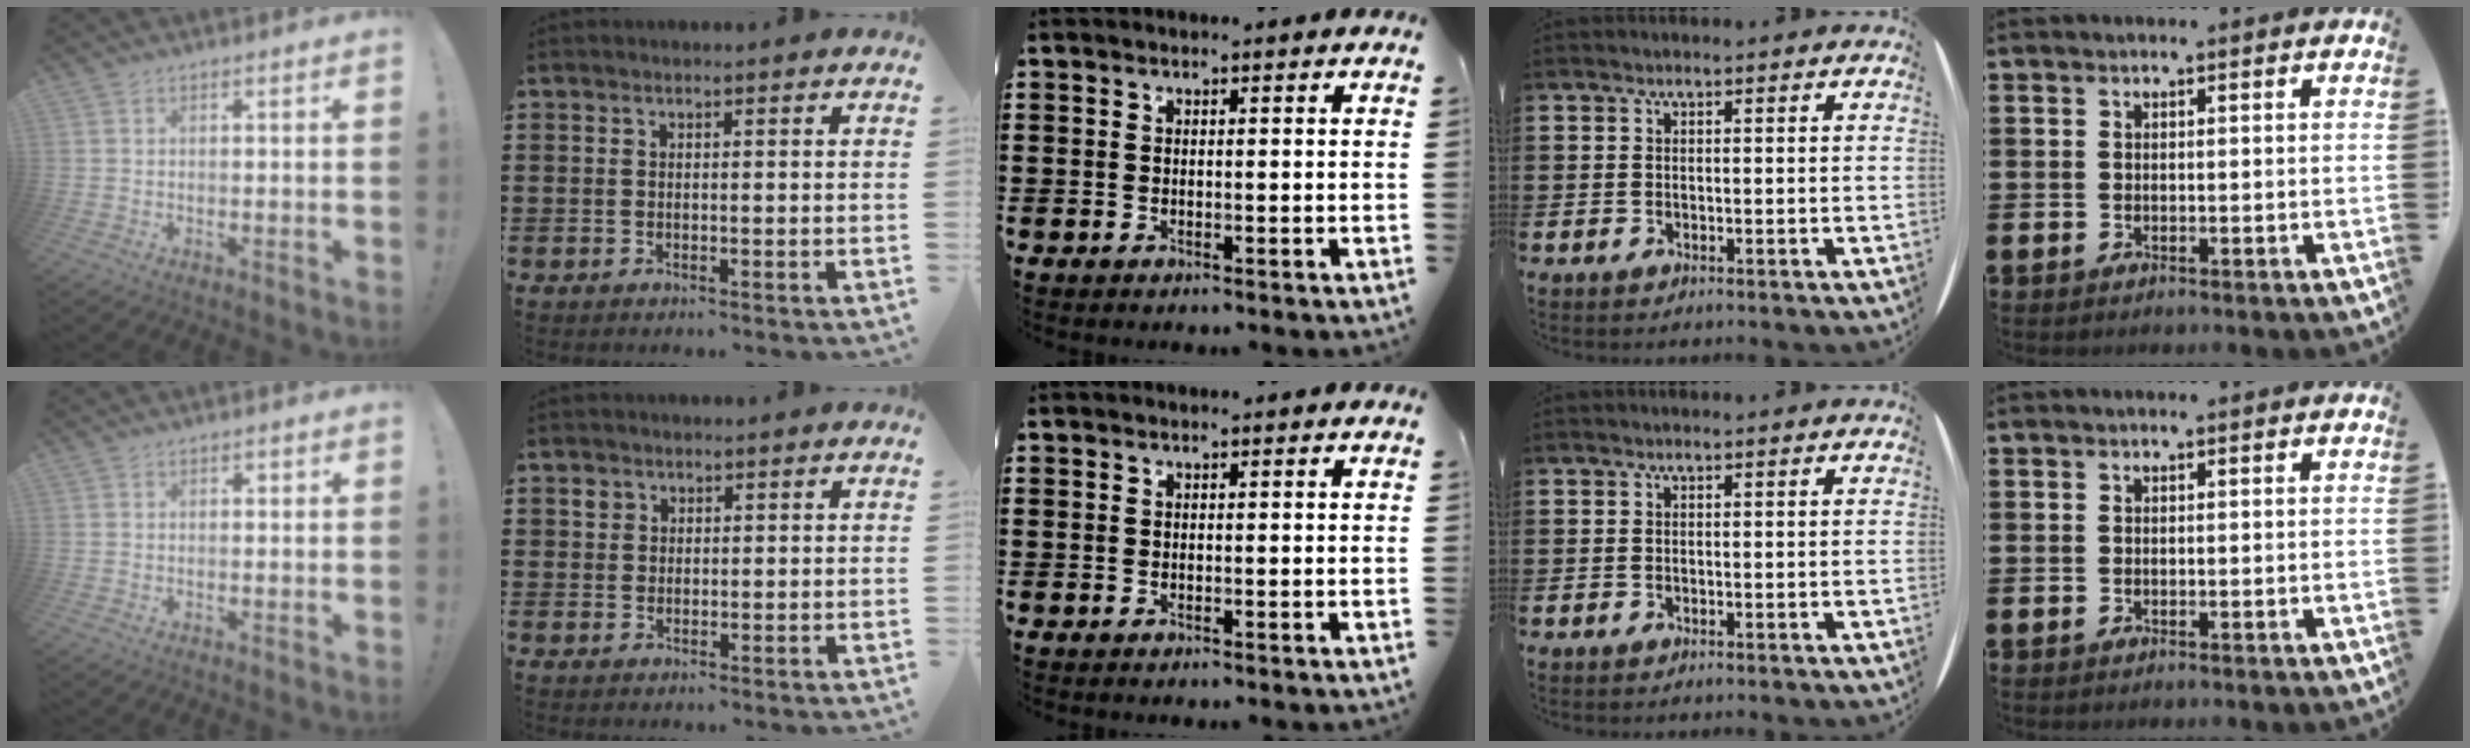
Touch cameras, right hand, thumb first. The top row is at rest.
{"thumb": {"total": 0.5, "force": [0.0, 0.5, 0.1], "torque": [0.004, 0.002, -0.002]}, "index": {"total": 1.5, "force": [0.9, 1.2, 0.1], "torque": [-0.006, 0.005, 0.017]}}